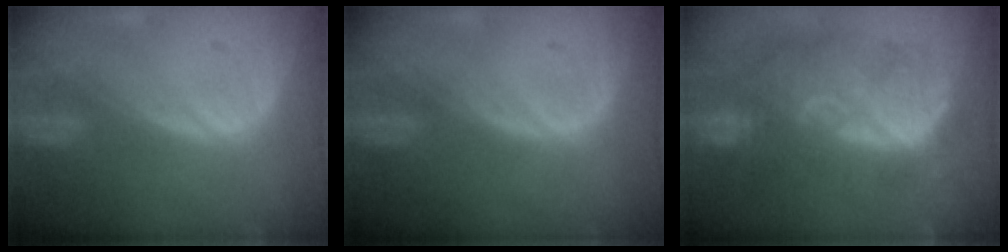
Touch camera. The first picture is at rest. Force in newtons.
{"total": 0.0}
{"total": 10.5, "press": 10.2, "slide": 2.6}